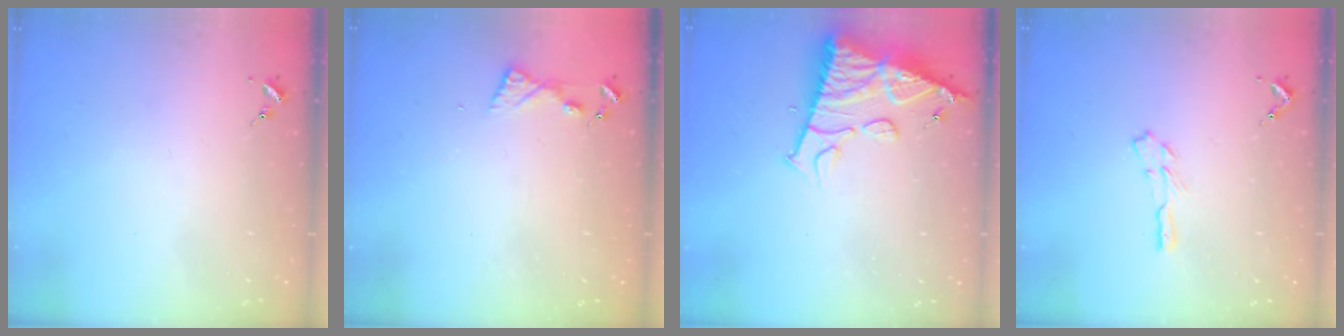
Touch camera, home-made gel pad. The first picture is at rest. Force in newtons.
{"total": 5.5, "press": 5.5, "slide": 0.4}
{"total": 13.2, "press": 13.1, "slide": 1.2}
{"total": 4.6, "press": 4.6, "slide": 0.2}